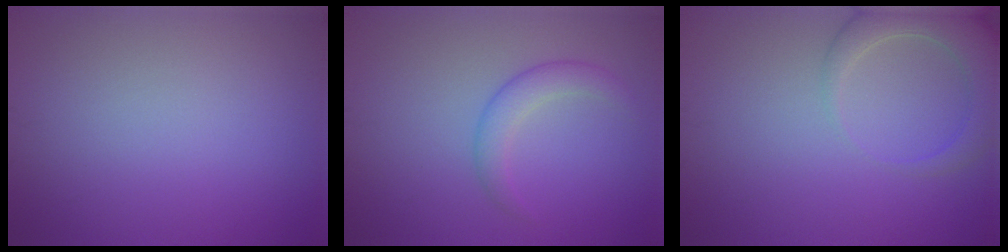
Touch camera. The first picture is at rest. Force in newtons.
{"total": 2.3, "press": 2.3, "slide": 0.0}
{"total": 4.8, "press": 4.8, "slide": 0.6}